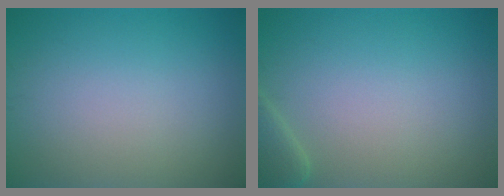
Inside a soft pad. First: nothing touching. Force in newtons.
{"total": 1.9, "press": 1.9, "slide": 0.3}